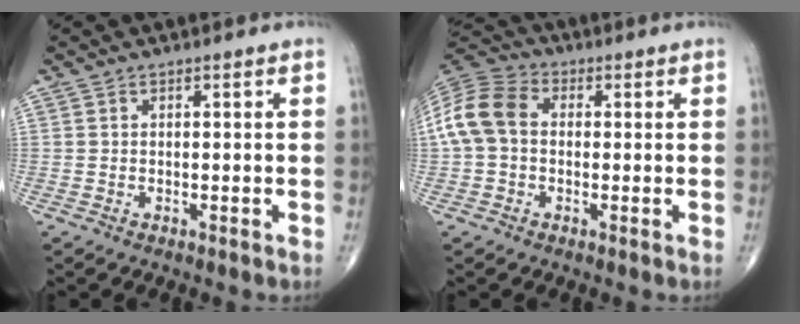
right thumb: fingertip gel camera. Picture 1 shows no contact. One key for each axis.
{"total": 10.4, "fx": 0.3, "fy": 7.6, "fz": 7.0, "tx": -0.146, "ty": 0.031, "tz": -0.007}